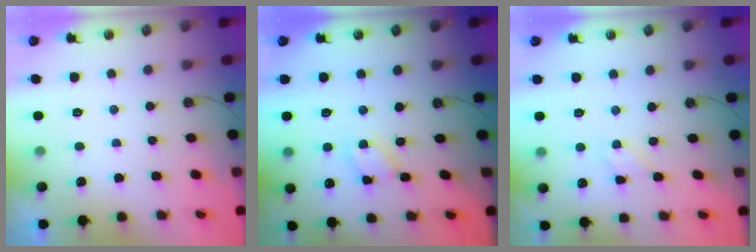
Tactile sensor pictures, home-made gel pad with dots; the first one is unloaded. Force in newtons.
{"total": 2.1, "press": 2.1, "slide": 0.4}
{"total": 1.6, "press": 1.6, "slide": 0.2}